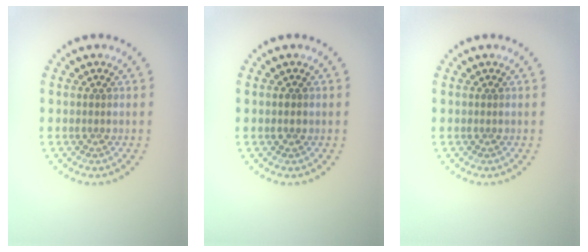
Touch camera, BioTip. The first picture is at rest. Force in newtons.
{"total": 0.9, "press": 0.9, "slide": 0.1}
{"total": 0.0}